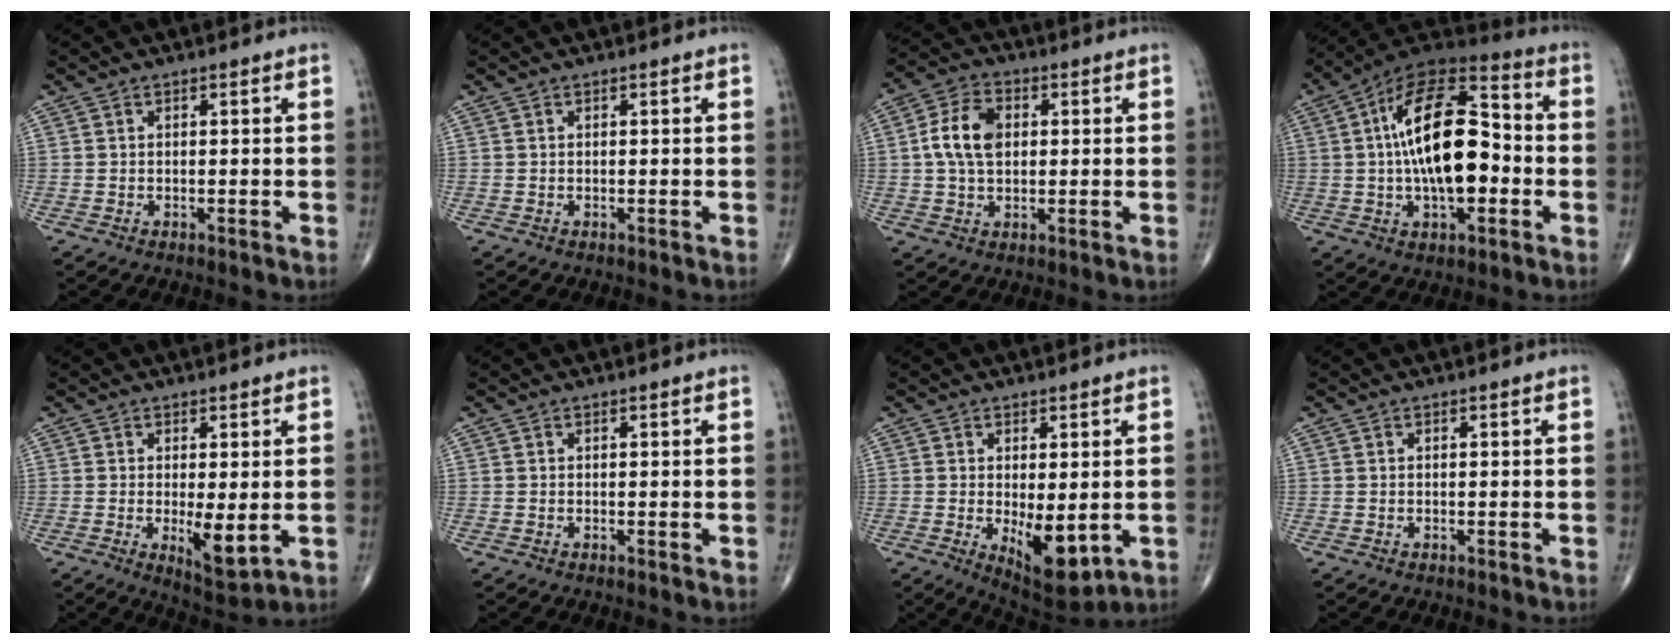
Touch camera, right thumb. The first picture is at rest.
{"total": 0.0}
{"total": 8.8, "force": [1.1, 5.8, 6.6], "torque": [-0.119, 0.012, 0.017]}
{"total": 21.5, "force": [-0.2, 10.6, 18.6], "torque": [-0.303, 0.033, -0.010]}
{"total": 6.2, "force": [-0.6, 2.0, 5.9], "torque": [-0.090, -0.021, -0.001]}
{"total": 0.0}
{"total": 9.5, "force": [-1.5, 4.2, 8.4], "torque": [-0.109, -0.021, -0.007]}
{"total": 0.0}